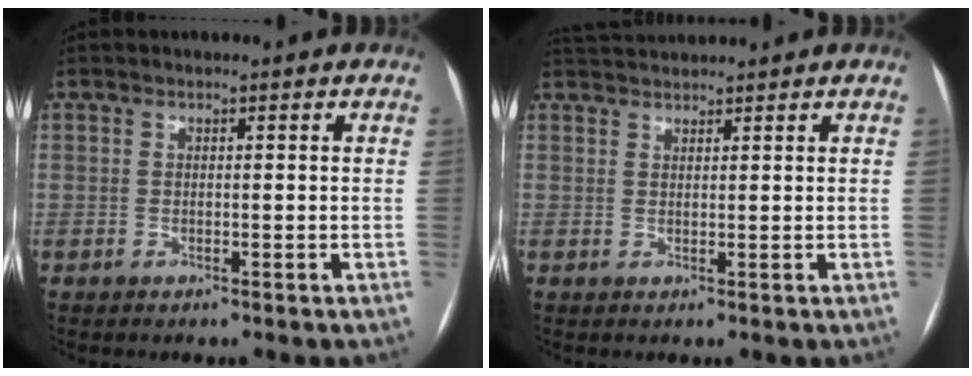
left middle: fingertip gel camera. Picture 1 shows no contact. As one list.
[{"total": 3.5, "force": [3.5, -0.2, 0.4], "torque": [-0.011, 0.027, 0.068]}]